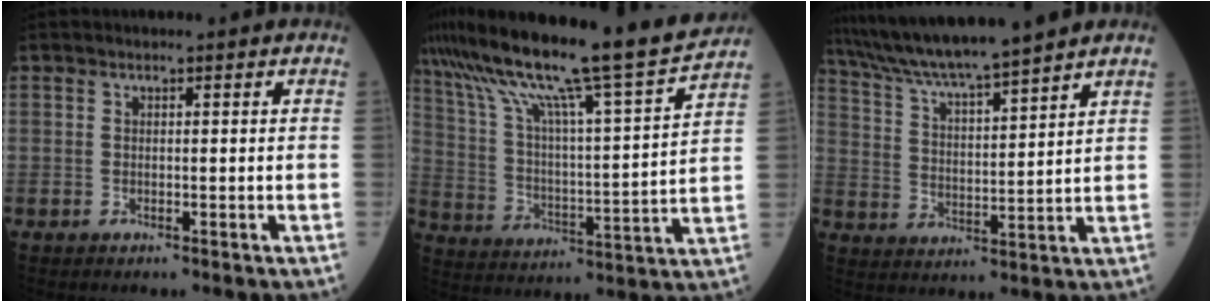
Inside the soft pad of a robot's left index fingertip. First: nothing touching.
{"total": 23.4, "force": [19.4, -0.5, 13.0], "torque": [-0.237, -0.011, 0.307]}
{"total": 12.7, "force": [11.2, -0.9, 5.9], "torque": [-0.111, 0.012, 0.196]}